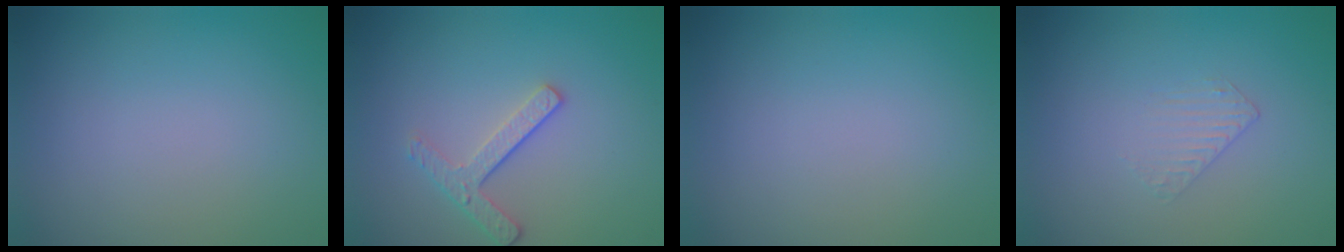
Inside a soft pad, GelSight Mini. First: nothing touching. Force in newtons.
{"total": 2.5, "press": 2.2, "slide": 1.1}
{"total": 0.0}
{"total": 0.9, "press": 0.2, "slide": 0.9}